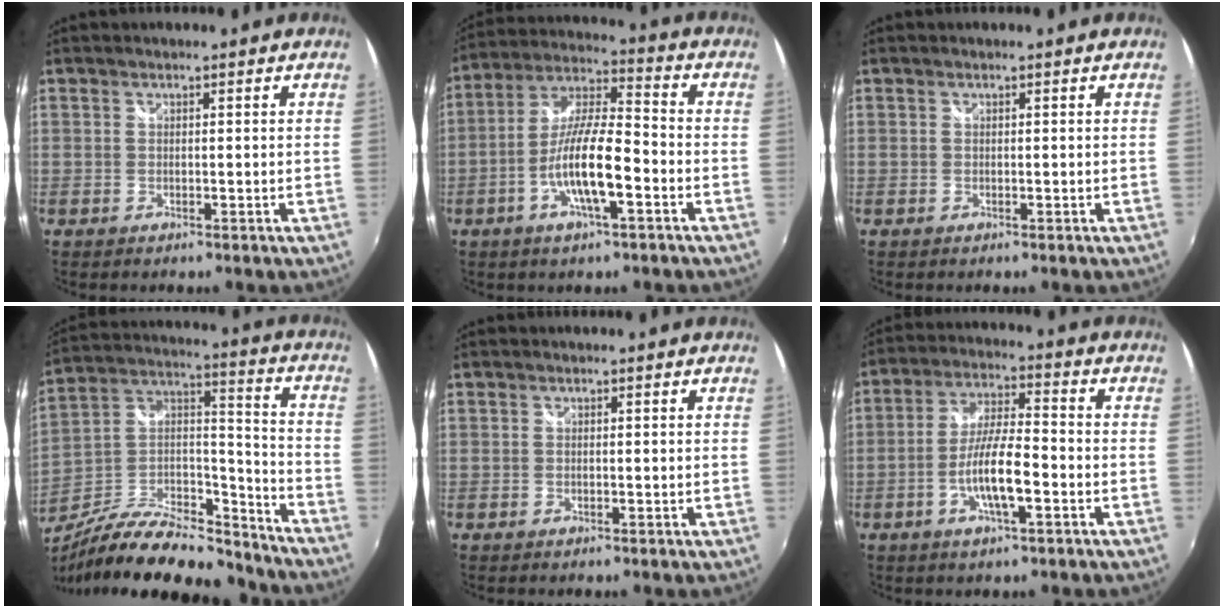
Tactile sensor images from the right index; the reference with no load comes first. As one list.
[{"total": 12.6, "force": [-4.7, 2.6, 11.4], "torque": [-0.228, -0.001, -0.089]}, {"total": 0.0}, {"total": 25.0, "force": [-19.2, 8.4, 13.6], "torque": [-0.247, 0.012, -0.305]}, {"total": 0.0}, {"total": 9.5, "force": [-3.5, 1.8, 8.6], "torque": [-0.170, 0.000, -0.063]}]